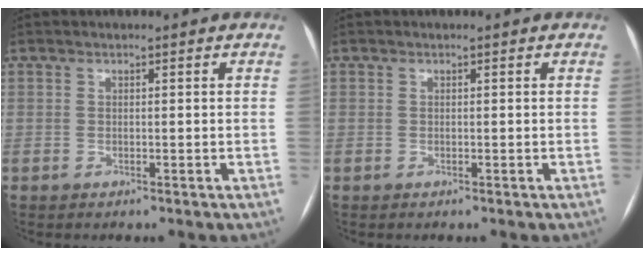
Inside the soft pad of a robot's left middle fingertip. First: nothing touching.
{"total": 0.0}